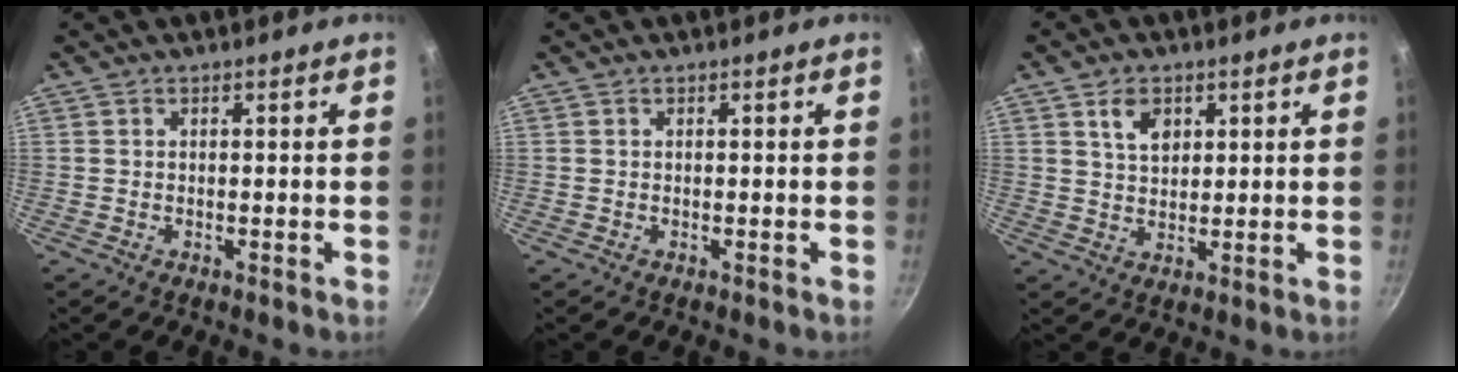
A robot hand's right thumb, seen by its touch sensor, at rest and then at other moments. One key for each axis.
{"total": 0.0}
{"total": 5.2, "fx": 2.4, "fy": 3.5, "fz": 3.0, "tx": -0.034, "ty": -0.012, "tz": 0.045}